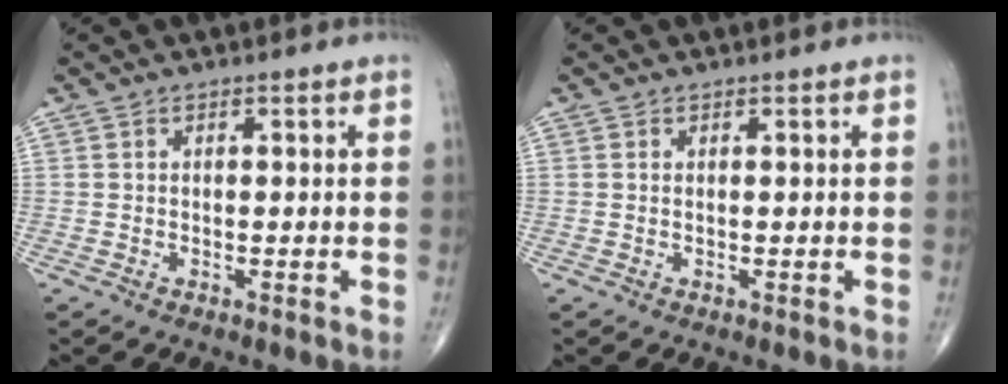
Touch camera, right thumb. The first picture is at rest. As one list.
[{"total": 0.0}]